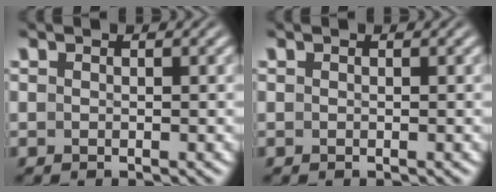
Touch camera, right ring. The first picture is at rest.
{"total": 0.0}